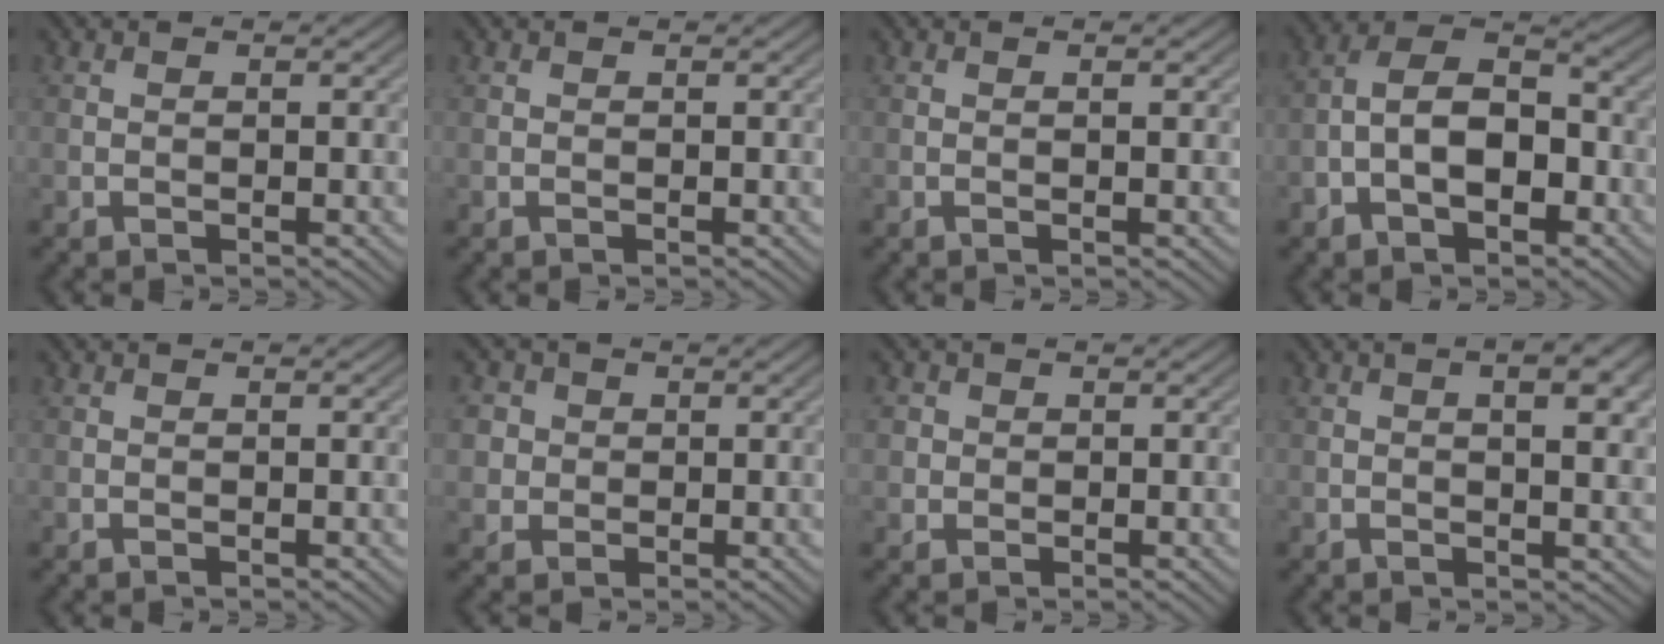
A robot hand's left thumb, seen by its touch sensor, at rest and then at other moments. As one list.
[{"total": 0.0}, {"total": 0.7, "force": [0.1, -0.1, 0.7], "torque": [-0.014, 0.002, 0.001]}, {"total": 8.7, "force": [-2.7, 4.9, 6.7], "torque": [-0.118, 0.013, -0.057]}, {"total": 0.0}, {"total": 4.0, "force": [1.0, 3.7, 1.1], "torque": [-0.037, 0.002, 0.011]}, {"total": 2.1, "force": [0.4, 2.0, 0.4], "torque": [-0.013, -0.002, 0.006]}, {"total": 5.8, "force": [1.3, 1.8, 5.4], "torque": [-0.083, 0.001, 0.019]}]